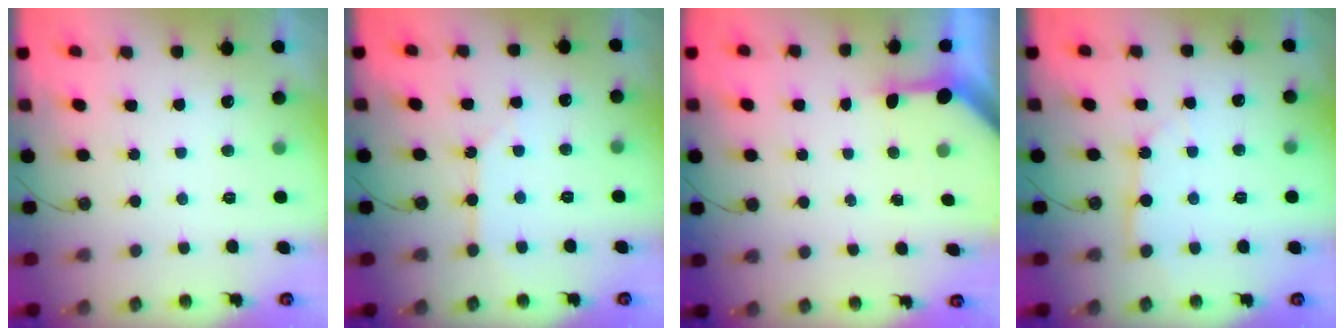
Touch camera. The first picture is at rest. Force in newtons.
{"total": 2.6, "press": 2.5, "slide": 0.3}
{"total": 3.2, "press": 3.2, "slide": 0.3}
{"total": 3.0, "press": 2.9, "slide": 0.3}